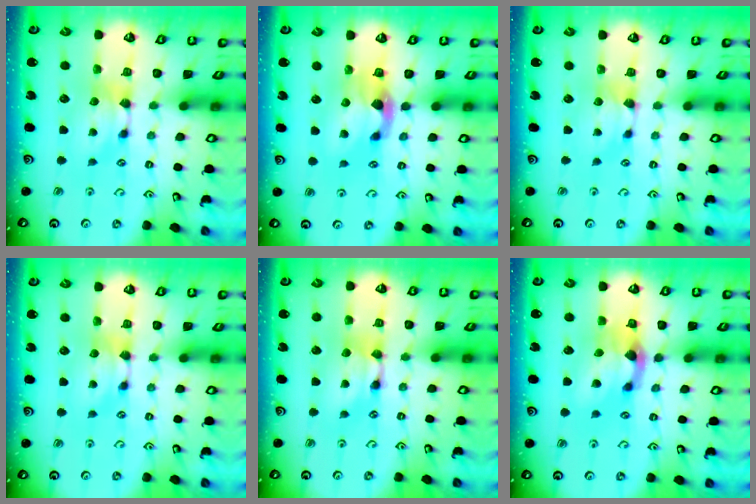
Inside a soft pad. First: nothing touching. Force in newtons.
{"total": 2.8, "press": 2.5, "slide": 1.3}
{"total": 1.1, "press": 0.4, "slide": 1.0}
{"total": 0.0}
{"total": 2.1, "press": 2.1, "slide": 0.1}
{"total": 3.8, "press": 3.2, "slide": 2.0}